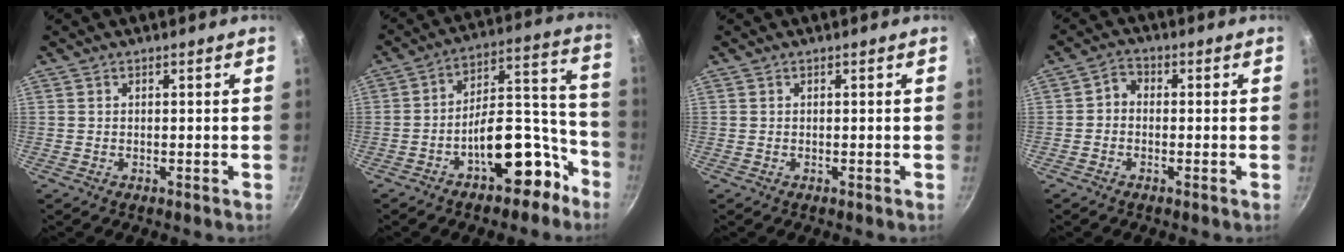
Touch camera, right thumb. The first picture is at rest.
{"total": 15.3, "force": [-8.4, 7.4, 10.4], "torque": [-0.089, 0.109, -0.121]}
{"total": 0.0}
{"total": 2.7, "force": [-0.7, 2.2, 1.5], "torque": [-0.021, 0.017, -0.023]}